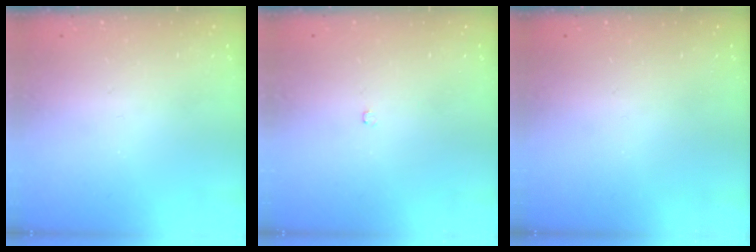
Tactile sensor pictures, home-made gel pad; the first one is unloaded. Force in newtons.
{"total": 2.1, "press": 2.1, "slide": 0.4}
{"total": 0.0}